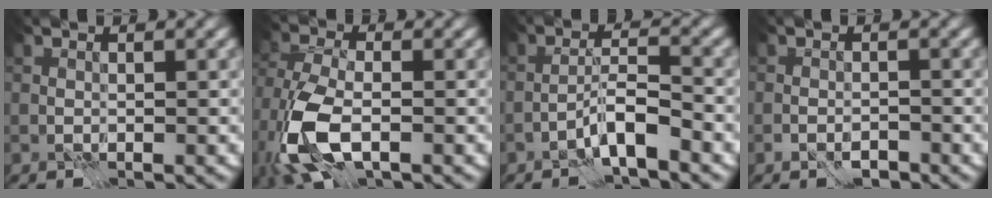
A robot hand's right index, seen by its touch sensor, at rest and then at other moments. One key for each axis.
{"total": 8.3, "fx": -3.2, "fy": 4.3, "fz": 6.3, "tx": -0.157, "ty": -0.015, "tz": -0.070}
{"total": 3.0, "fx": -2.2, "fy": 0.0, "fz": 2.2, "tx": -0.038, "ty": 0.019, "tz": -0.047}
{"total": 0.8, "fx": -0.6, "fy": 0.1, "fz": 0.6, "tx": -0.007, "ty": 0.003, "tz": -0.010}